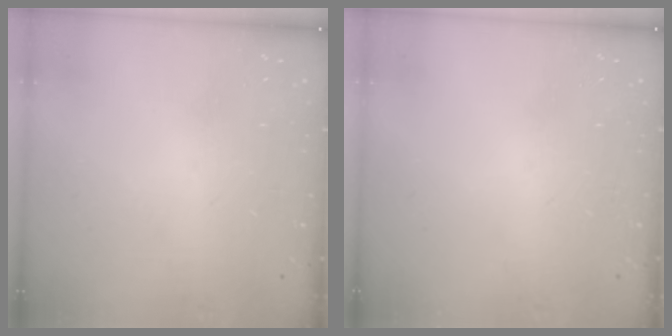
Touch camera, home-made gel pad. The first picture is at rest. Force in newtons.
{"total": 0.0}